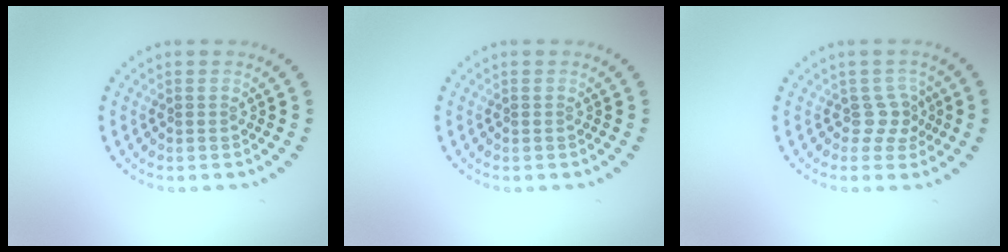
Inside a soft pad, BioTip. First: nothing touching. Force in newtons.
{"total": 0.0}
{"total": 2.0, "press": 1.5, "slide": 1.4}